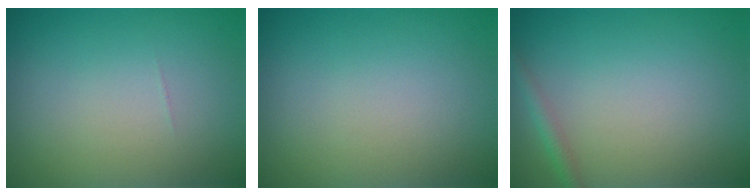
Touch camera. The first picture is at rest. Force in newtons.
{"total": 0.0}
{"total": 1.4, "press": 1.4, "slide": 0.1}